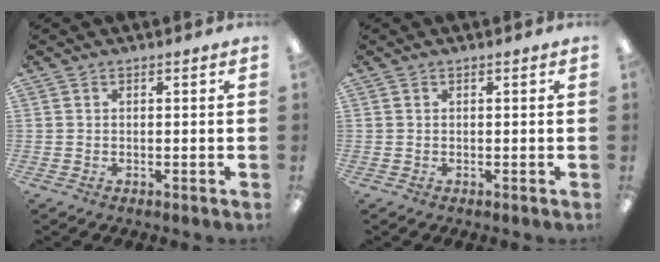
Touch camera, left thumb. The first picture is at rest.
{"total": 0.0}